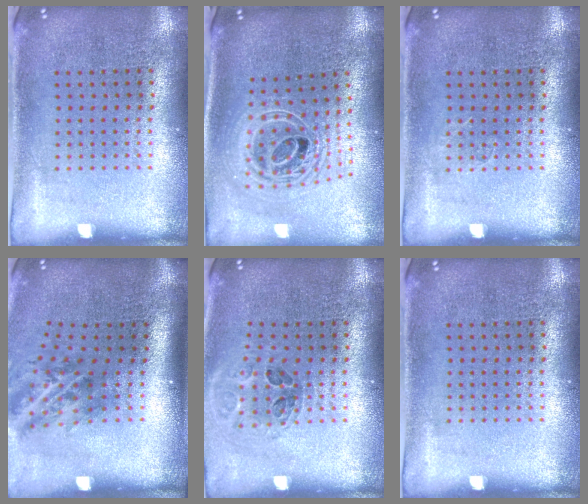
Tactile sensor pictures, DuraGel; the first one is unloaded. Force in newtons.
{"total": 2.4, "press": 1.8, "slide": 1.6}
{"total": 0.6, "press": 0.5, "slide": 0.2}
{"total": 1.7, "press": 1.1, "slide": 1.3}
{"total": 1.0, "press": 1.0, "slide": 0.1}
{"total": 0.0}